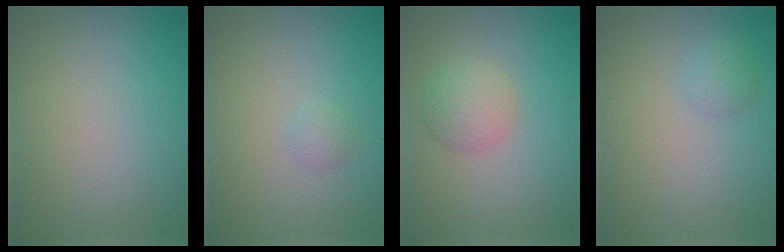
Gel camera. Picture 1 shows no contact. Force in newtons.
{"total": 0.9, "press": 0.9, "slide": 0.0}
{"total": 2.9, "press": 2.9, "slide": 0.1}
{"total": 1.2, "press": 1.2, "slide": 0.1}